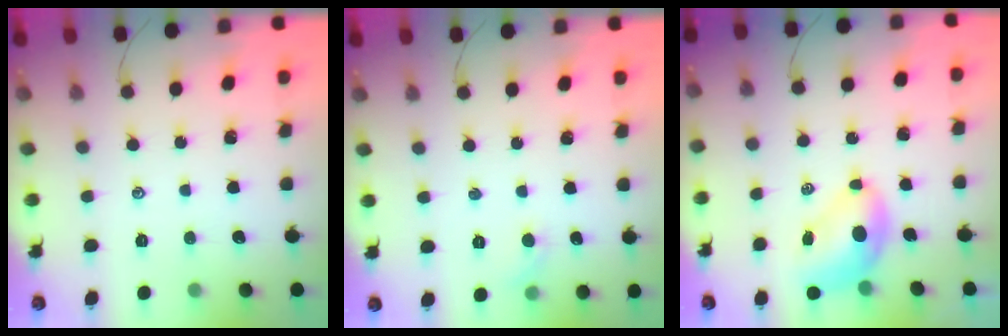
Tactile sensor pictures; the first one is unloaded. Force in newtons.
{"total": 3.6, "press": 3.4, "slide": 1.3}
{"total": 6.8, "press": 6.6, "slide": 1.6}